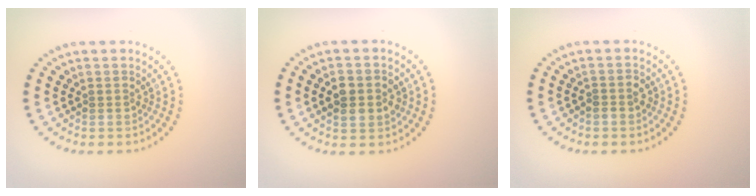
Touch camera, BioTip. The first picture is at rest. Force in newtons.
{"total": 3.8, "press": 3.8, "slide": 0.2}
{"total": 1.2, "press": 1.1, "slide": 0.5}